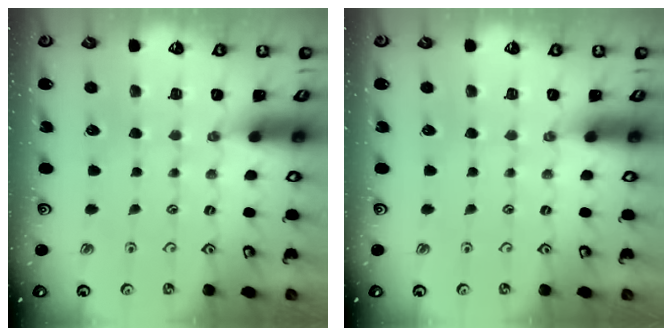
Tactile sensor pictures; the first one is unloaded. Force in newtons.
{"total": 0.0}